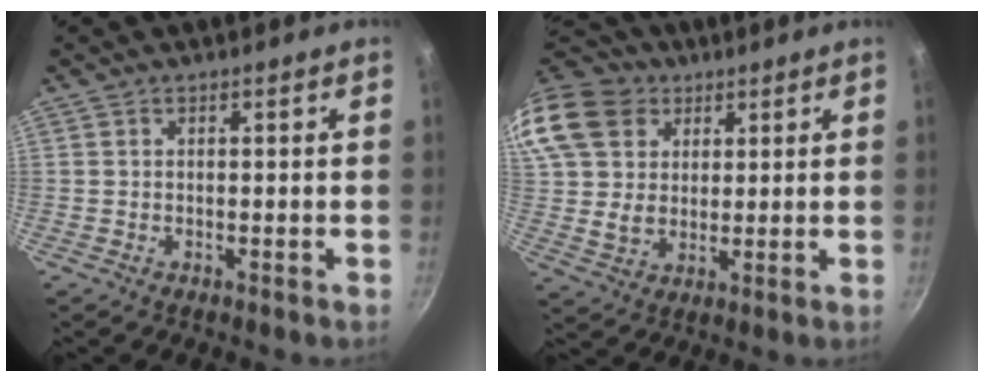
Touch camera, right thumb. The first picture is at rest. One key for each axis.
{"total": 19.9, "fx": 9.2, "fy": 15.1, "fz": 9.2, "tx": -0.203, "ty": 0.010, "tz": 0.173}